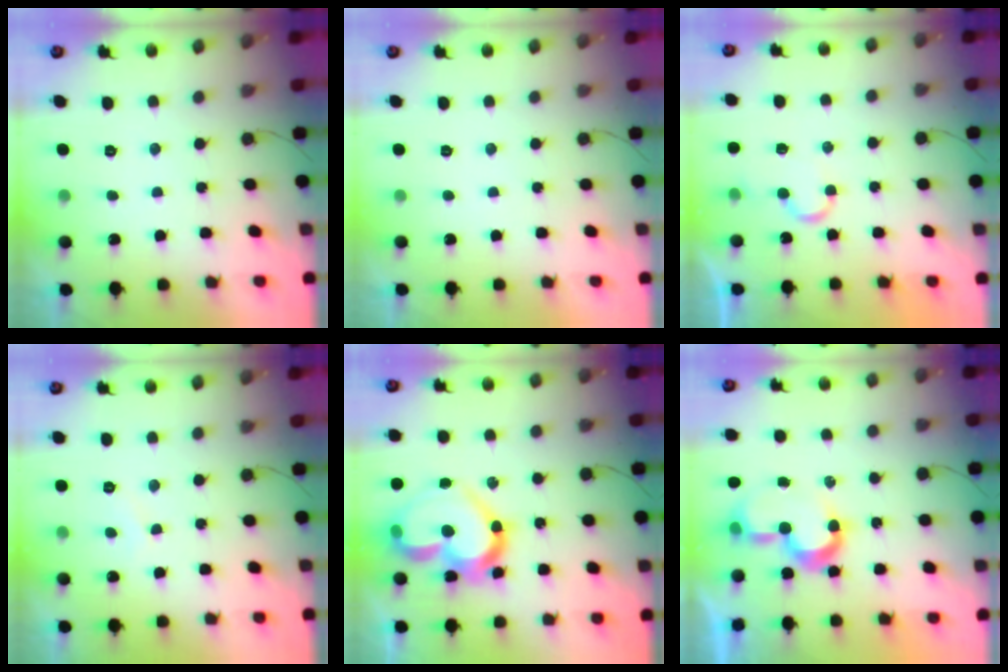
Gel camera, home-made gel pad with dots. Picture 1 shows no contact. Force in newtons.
{"total": 1.8, "press": 1.8, "slide": 0.0}
{"total": 6.9, "press": 6.9, "slide": 0.6}
{"total": 3.8, "press": 3.8, "slide": 0.3}
{"total": 21.0, "press": 21.0, "slide": 1.7}
{"total": 8.7, "press": 8.4, "slide": 2.3}